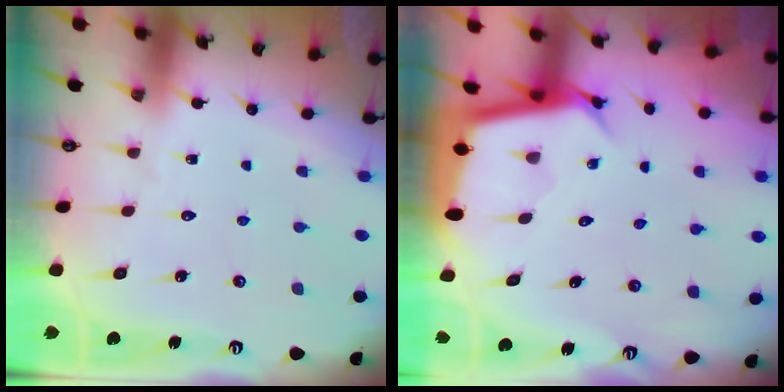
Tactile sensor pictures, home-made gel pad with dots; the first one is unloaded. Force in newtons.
{"total": 4.6, "press": 4.5, "slide": 0.3}